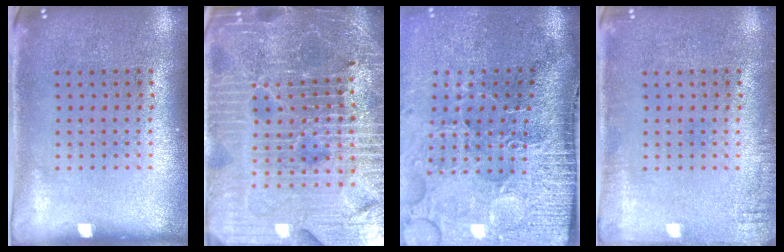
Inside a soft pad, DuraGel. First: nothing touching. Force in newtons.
{"total": 6.1, "press": 5.5, "slide": 2.5}
{"total": 5.1, "press": 4.0, "slide": 3.1}
{"total": 1.4, "press": 1.4, "slide": 0.1}